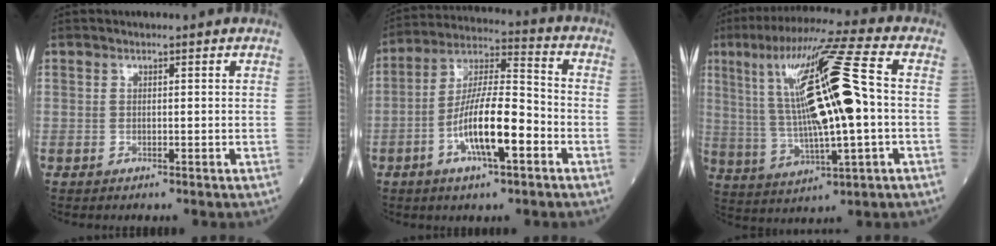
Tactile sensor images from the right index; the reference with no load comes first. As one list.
[{"total": 13.1, "force": [-4.5, 2.8, 12.0], "torque": [-0.233, 0.005, -0.079]}, {"total": 20.4, "force": [2.4, 1.7, 20.2], "torque": [-0.384, 0.025, 0.038]}]